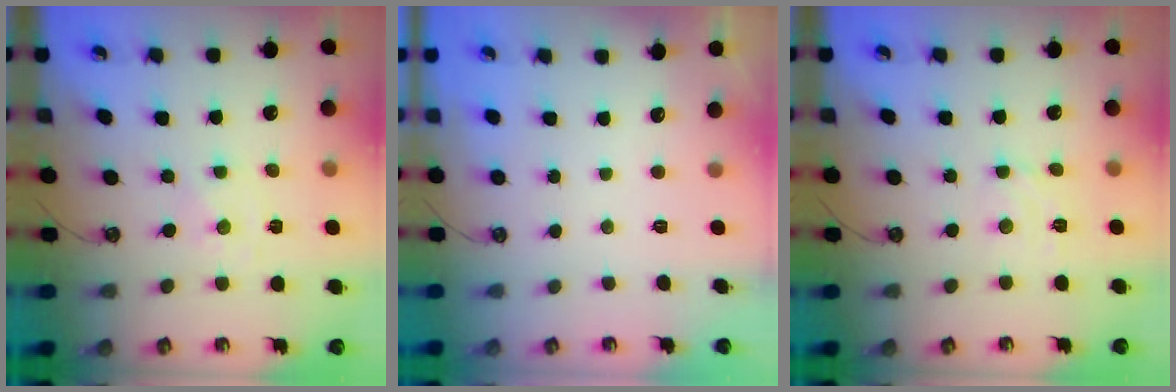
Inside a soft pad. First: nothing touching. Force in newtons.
{"total": 0.0}
{"total": 2.9, "press": 2.9, "slide": 0.3}